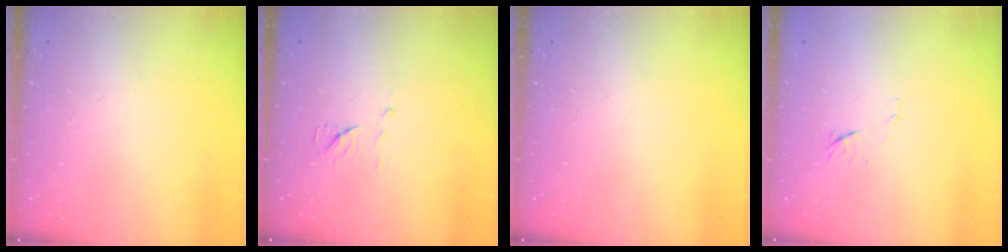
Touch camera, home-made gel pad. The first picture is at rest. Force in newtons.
{"total": 7.0, "press": 7.0, "slide": 0.3}
{"total": 0.0}
{"total": 7.1, "press": 7.1, "slide": 0.7}